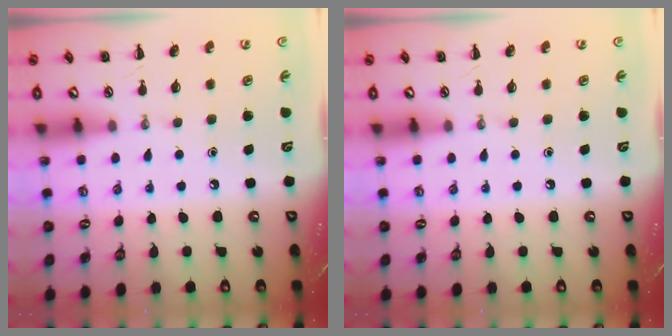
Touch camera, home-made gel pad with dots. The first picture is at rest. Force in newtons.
{"total": 0.0}